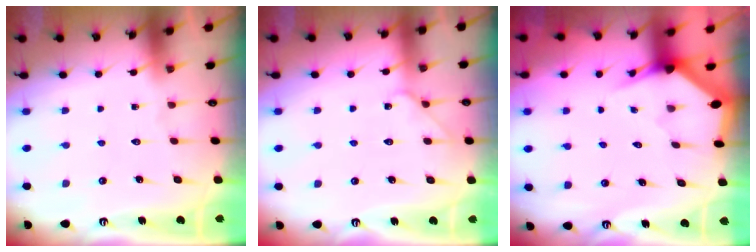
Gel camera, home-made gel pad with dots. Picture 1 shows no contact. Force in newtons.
{"total": 4.1, "press": 4.1, "slide": 0.6}
{"total": 2.9, "press": 2.9, "slide": 0.1}